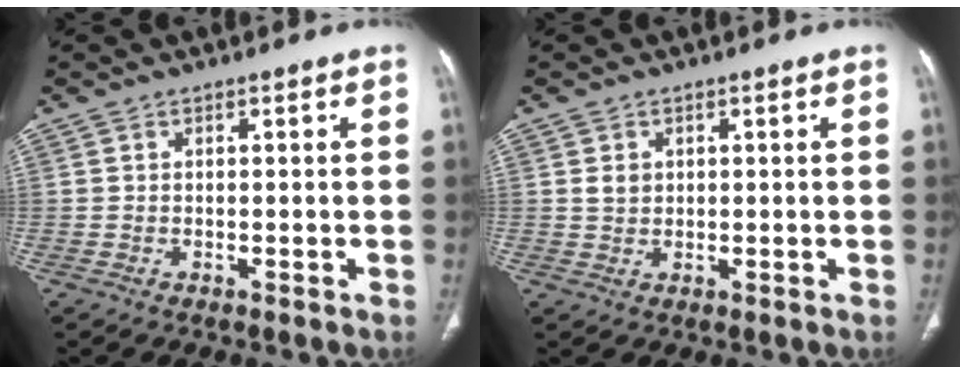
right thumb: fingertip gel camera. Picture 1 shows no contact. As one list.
[{"total": 2.1, "force": [0.6, 1.7, 1.0], "torque": [-0.012, -0.004, 0.016]}]